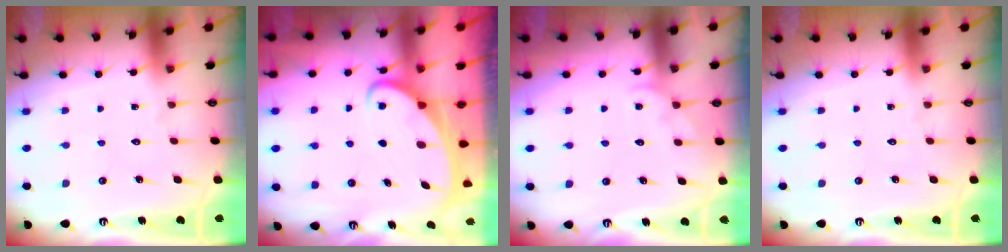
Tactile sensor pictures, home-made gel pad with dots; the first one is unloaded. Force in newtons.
{"total": 2.8, "press": 2.7, "slide": 0.3}
{"total": 3.4, "press": 3.4, "slide": 0.3}
{"total": 0.0}